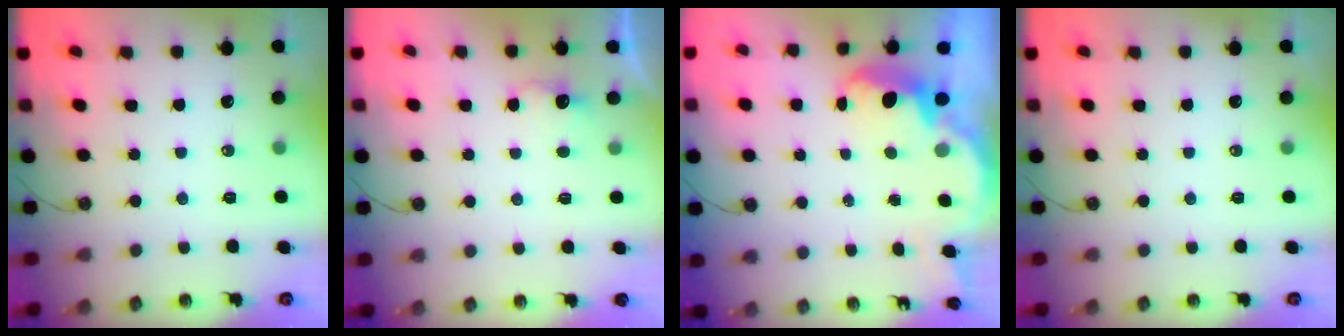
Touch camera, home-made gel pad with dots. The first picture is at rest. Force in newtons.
{"total": 2.6, "press": 2.6, "slide": 0.7}
{"total": 3.6, "press": 3.6, "slide": 0.6}
{"total": 0.0}